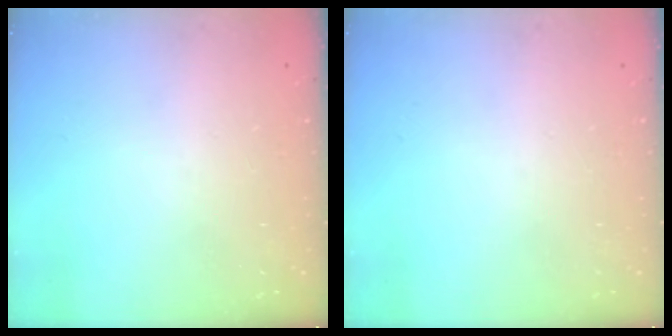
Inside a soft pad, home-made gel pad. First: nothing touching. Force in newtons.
{"total": 0.0}